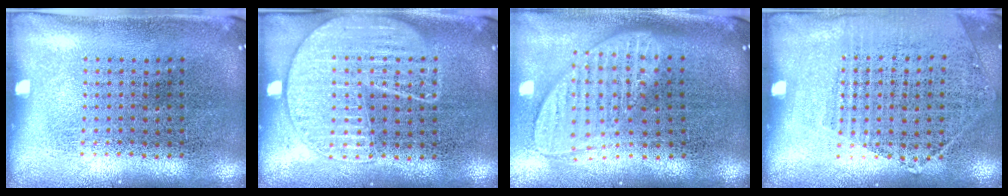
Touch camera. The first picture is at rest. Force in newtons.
{"total": 1.7, "press": 1.6, "slide": 0.2}
{"total": 2.0, "press": 1.6, "slide": 1.1}
{"total": 1.2, "press": 1.0, "slide": 0.6}